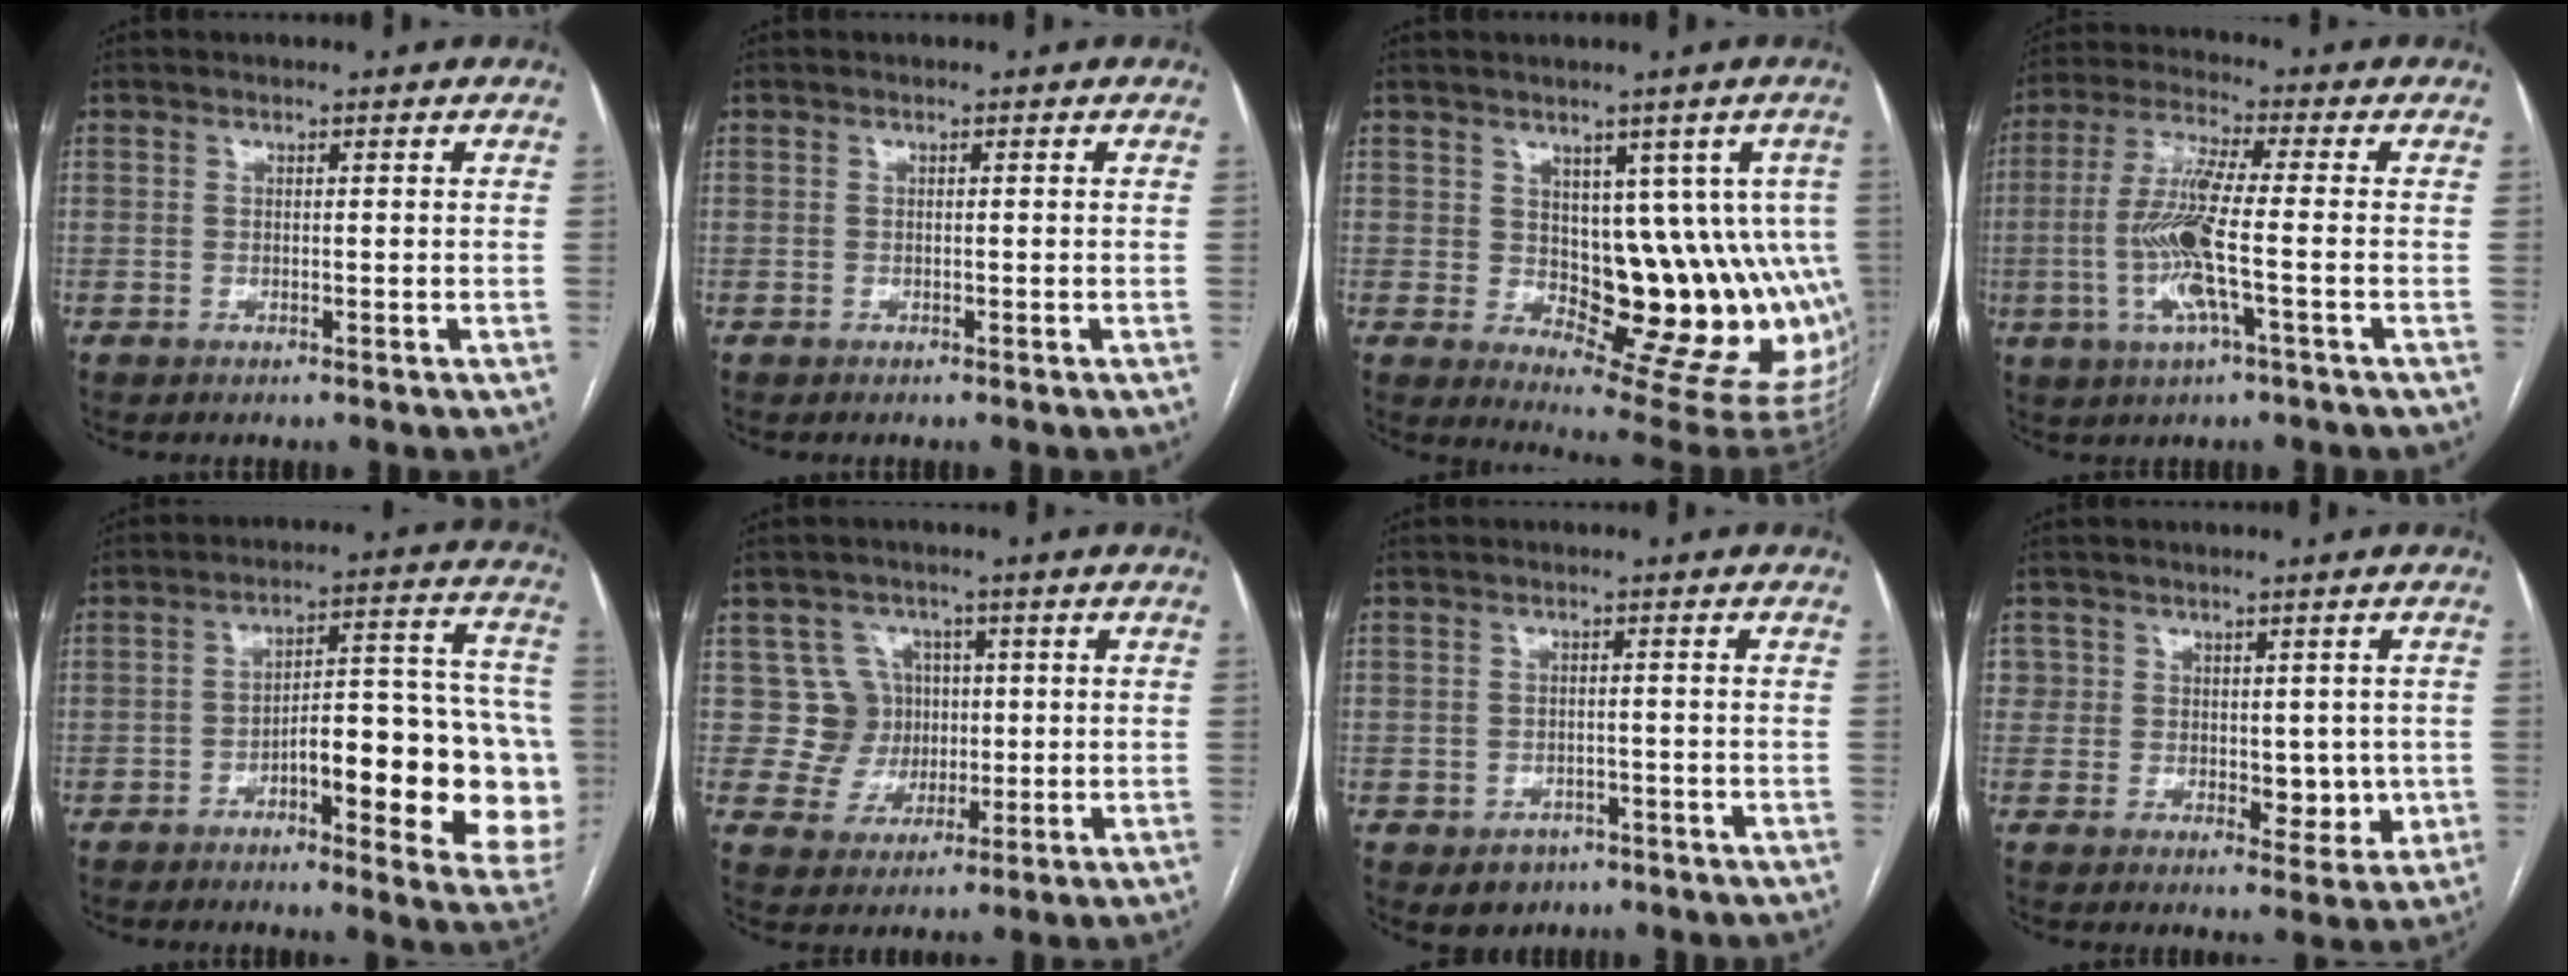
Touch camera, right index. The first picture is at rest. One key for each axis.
{"total": 0.0}
{"total": 13.3, "fx": 0.8, "fy": 7.0, "fz": 11.3, "tx": -0.113, "ty": 0.009, "tz": 0.026}
{"total": 10.7, "fx": -2.0, "fy": 0.3, "fz": 10.5, "tx": -0.221, "ty": -0.004, "tz": -0.045}
{"total": 20.0, "fx": -5.3, "fy": 4.9, "fz": 18.6, "tx": -0.163, "ty": 0.037, "tz": -0.053}
{"total": 6.8, "fx": 1.4, "fy": 6.7, "fz": -0.2, "tx": 0.017, "ty": 0.022, "tz": 0.031}
{"total": 4.0, "fx": -2.1, "fy": 3.3, "fz": 0.9, "tx": -0.005, "ty": 0.008, "tz": -0.022}
{"total": 6.3, "fx": 0.5, "fy": 5.1, "fz": 3.7, "tx": -0.029, "ty": 0.005, "tz": 0.021}